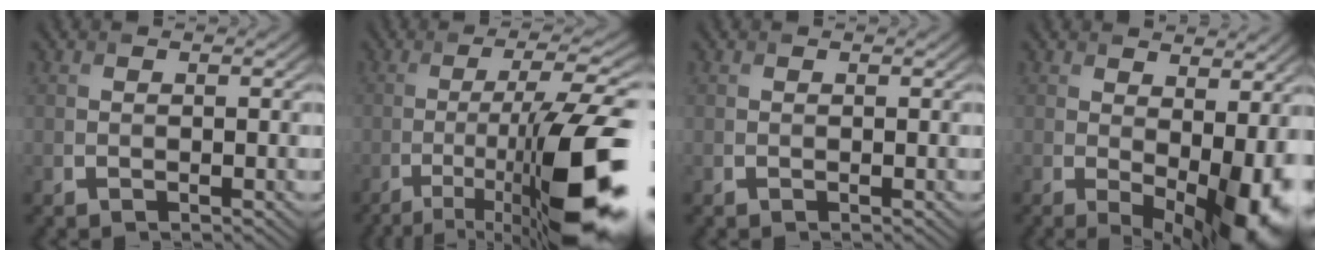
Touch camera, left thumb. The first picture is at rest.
{"total": 14.7, "force": [-5.9, 3.2, 13.1], "torque": [-0.198, 0.010, -0.094]}
{"total": 0.0}
{"total": 9.6, "force": [-1.3, 4.4, 8.4], "torque": [-0.110, -0.020, 0.007]}